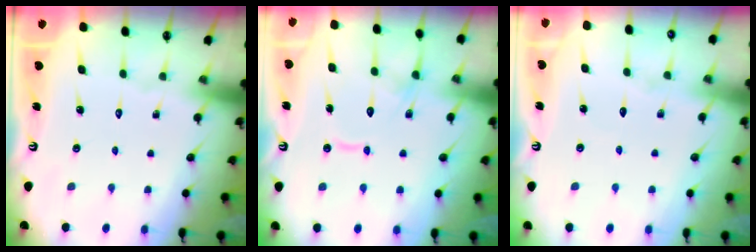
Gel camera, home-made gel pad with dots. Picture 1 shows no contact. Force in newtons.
{"total": 12.3, "press": 12.3, "slide": 1.2}
{"total": 3.2, "press": 3.2, "slide": 0.4}